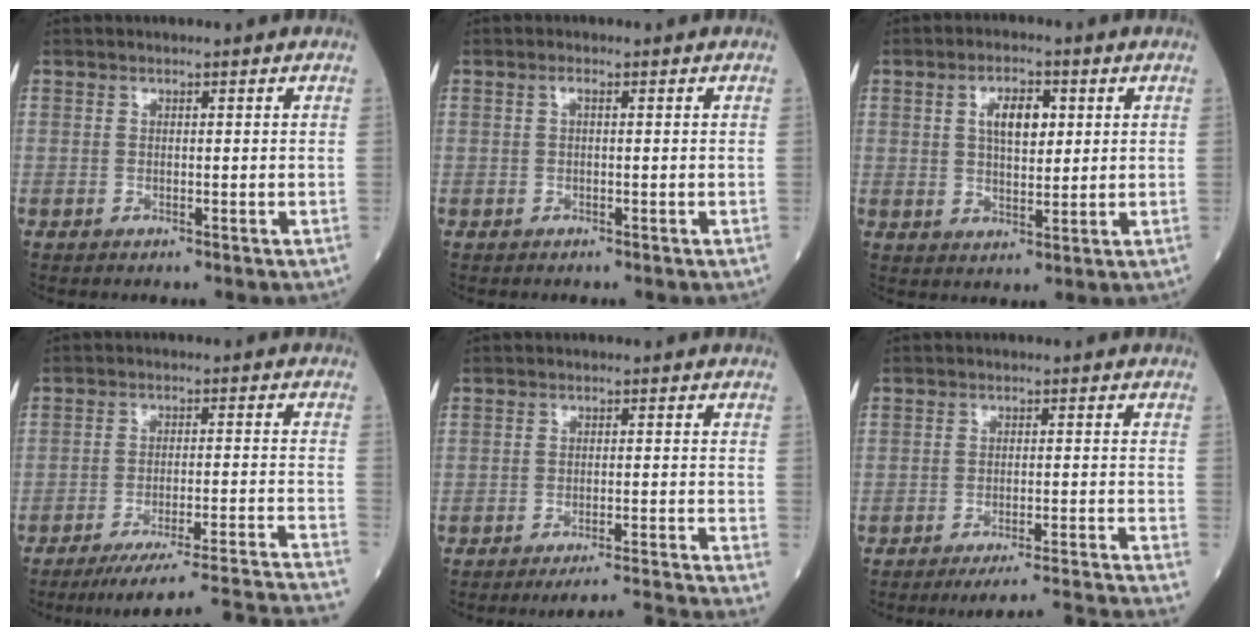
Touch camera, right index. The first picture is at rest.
{"total": 0.8, "force": [0.1, 0.2, 0.7], "torque": [-0.015, 0.002, 0.000]}
{"total": 5.8, "force": [1.7, 2.5, 4.9], "torque": [-0.084, 0.007, 0.032]}
{"total": 24.0, "force": [-22.2, -3.0, 8.5], "torque": [-0.049, -0.032, -0.293]}
{"total": 9.1, "force": [-8.3, -3.2, 1.6], "torque": [-0.001, -0.021, -0.118]}
{"total": 13.1, "force": [-12.2, -3.1, 3.3], "torque": [-0.011, -0.029, -0.166]}